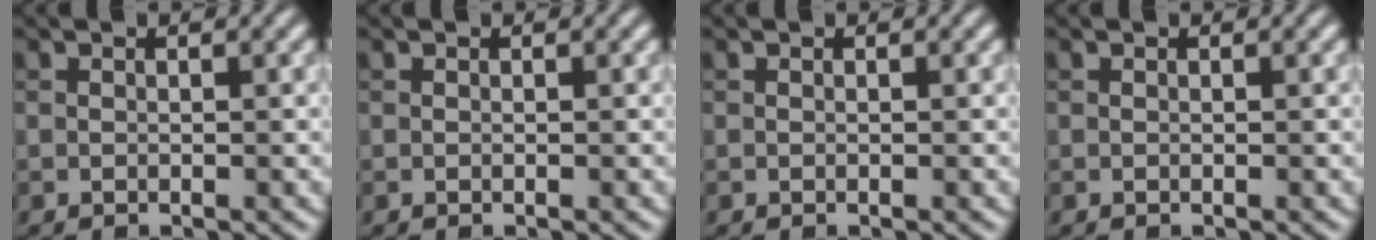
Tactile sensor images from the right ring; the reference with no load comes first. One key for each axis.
{"total": 0.0}
{"total": 0.0}
{"total": 0.0}